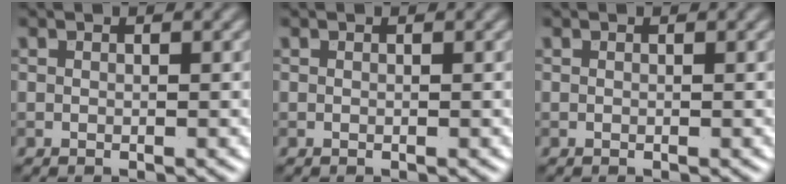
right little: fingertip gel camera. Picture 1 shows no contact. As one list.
[{"total": 0.0}, {"total": 0.0}]